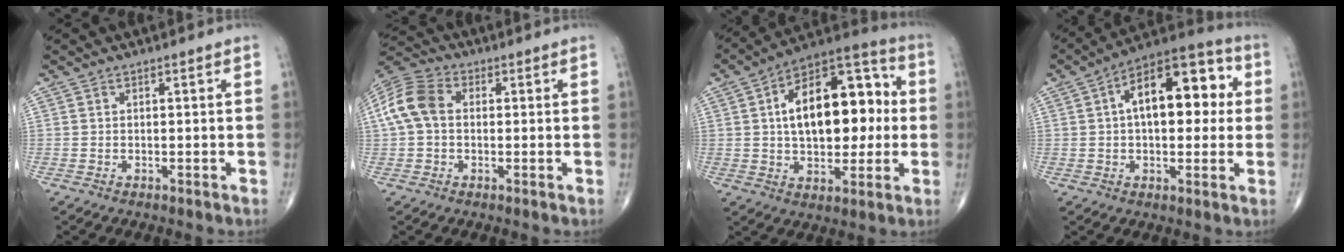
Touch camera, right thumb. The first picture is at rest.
{"total": 9.3, "force": [0.8, 6.6, 6.4], "torque": [-0.135, 0.030, 0.007]}
{"total": 21.4, "force": [2.1, 11.9, 17.7], "torque": [-0.242, 0.030, 0.030]}
{"total": 17.5, "force": [3.2, 9.2, 14.6], "torque": [-0.183, 0.033, 0.038]}